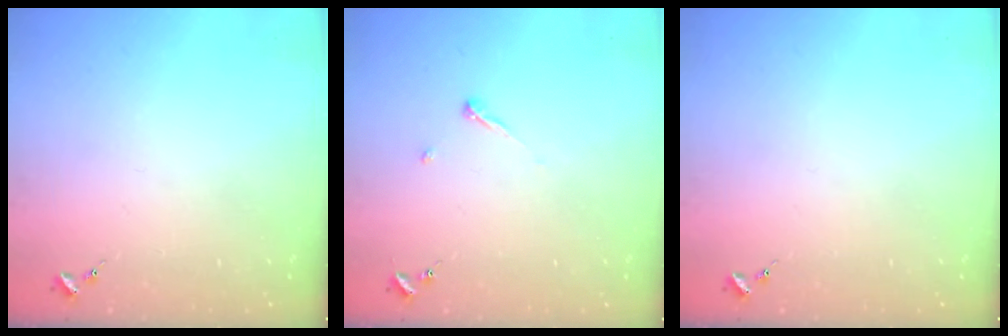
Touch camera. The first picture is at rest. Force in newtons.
{"total": 3.6, "press": 3.6, "slide": 0.4}
{"total": 0.0}